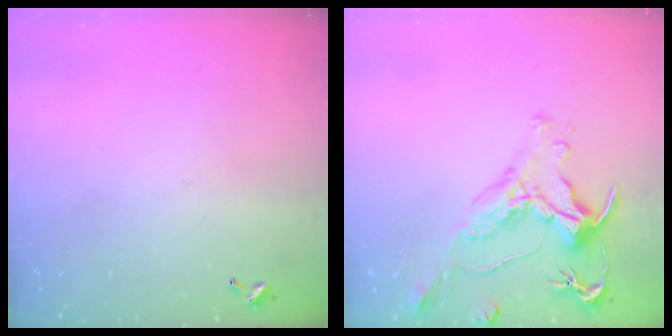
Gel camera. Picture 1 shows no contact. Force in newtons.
{"total": 1.7, "press": 1.1, "slide": 1.2}